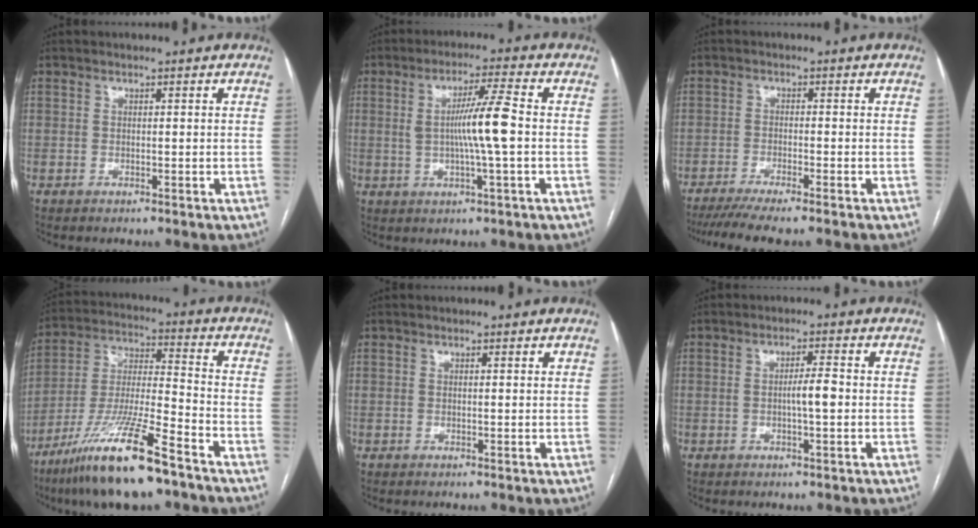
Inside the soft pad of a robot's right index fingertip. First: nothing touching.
{"total": 7.8, "force": [0.0, -0.5, 7.8], "torque": [-0.139, 0.002, 0.000]}
{"total": 8.4, "force": [-7.1, -0.2, 4.6], "torque": [-0.062, -0.018, -0.113]}
{"total": 17.4, "force": [-11.5, 1.6, 12.9], "torque": [-0.271, -0.036, -0.213]}
{"total": 0.0}
{"total": 3.1, "force": [-0.4, 0.2, 3.1], "torque": [-0.053, 0.001, -0.007]}